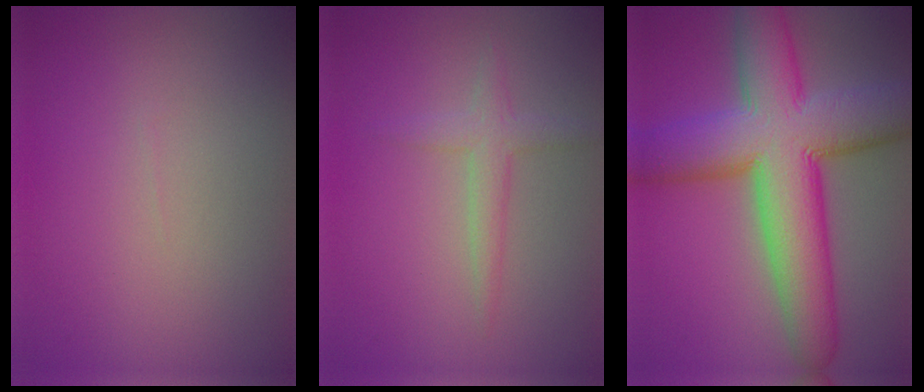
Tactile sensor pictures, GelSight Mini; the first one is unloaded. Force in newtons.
{"total": 2.2, "press": 2.2, "slide": 0.1}
{"total": 13.3, "press": 13.2, "slide": 0.6}